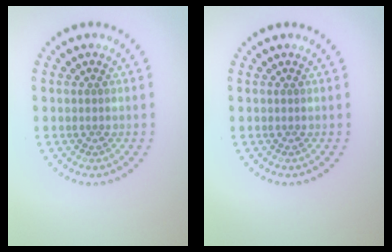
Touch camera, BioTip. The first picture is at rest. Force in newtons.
{"total": 0.0}